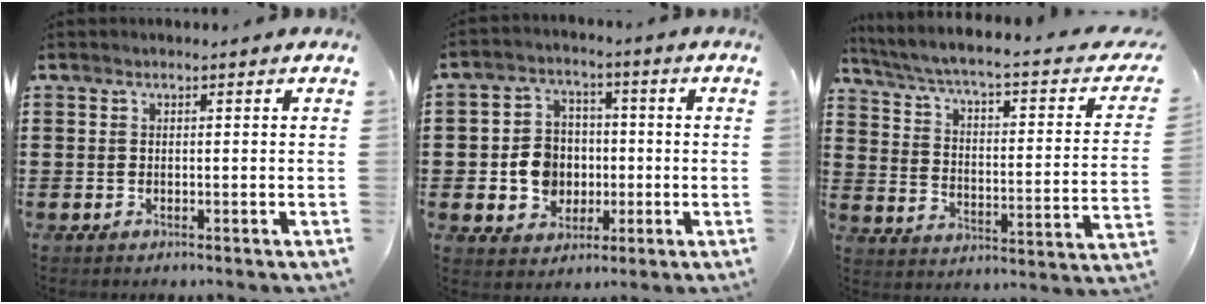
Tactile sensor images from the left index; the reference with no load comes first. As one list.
[{"total": 7.4, "force": [-0.7, 6.7, 3.0], "torque": [-0.082, 0.015, -0.013]}, {"total": 3.8, "force": [2.0, 0.1, 3.2], "torque": [-0.074, -0.029, 0.022]}]